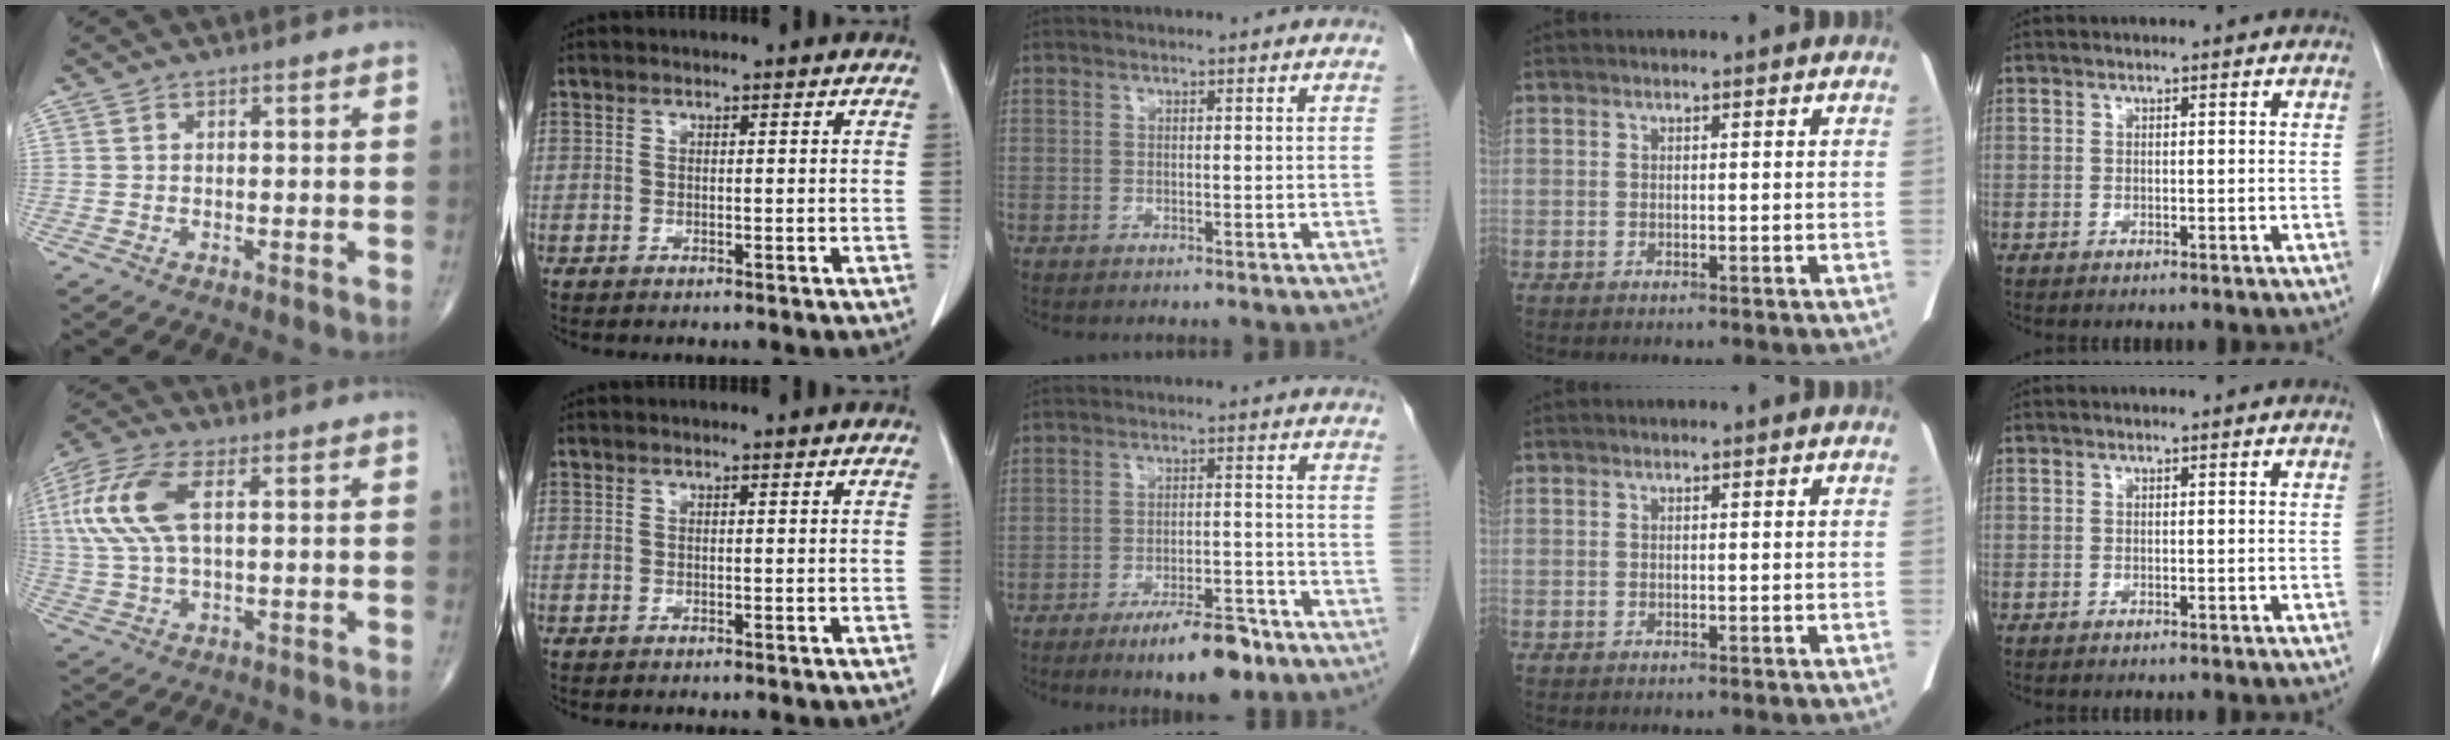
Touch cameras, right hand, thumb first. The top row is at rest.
{"thumb": {"total": 13.1, "force": [3.1, 5.9, 11.3], "torque": [-0.272, 0.014, 0.061]}, "middle": {"total": 8.7, "force": [-6.1, 2.2, 5.9], "torque": [-0.083, -0.003, -0.093]}}